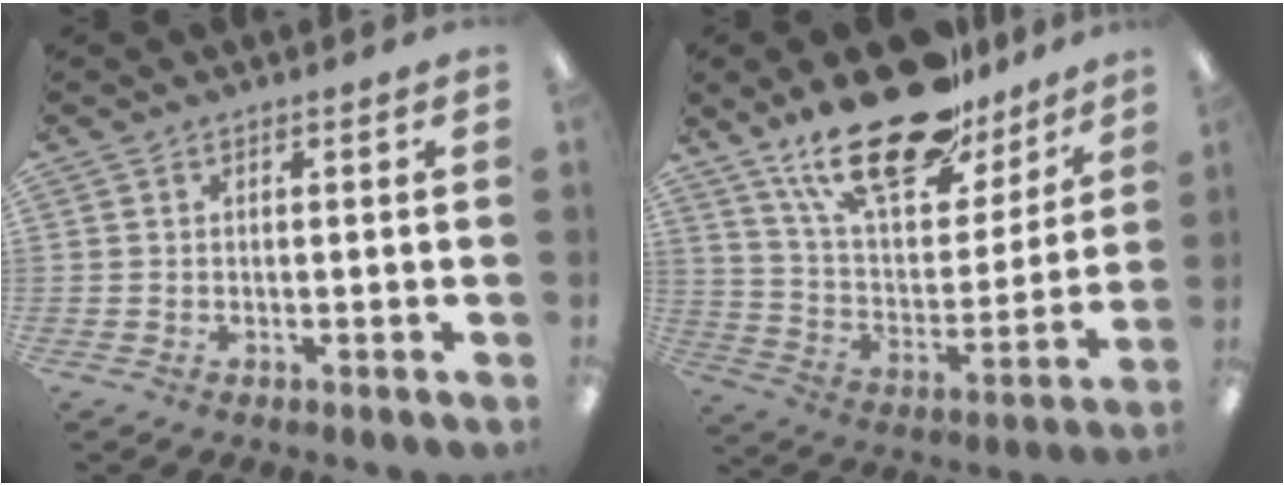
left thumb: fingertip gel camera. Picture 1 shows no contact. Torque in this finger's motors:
{"motor_torque": [0.69, 0.13, 1.33, -1.44, 0.34]}